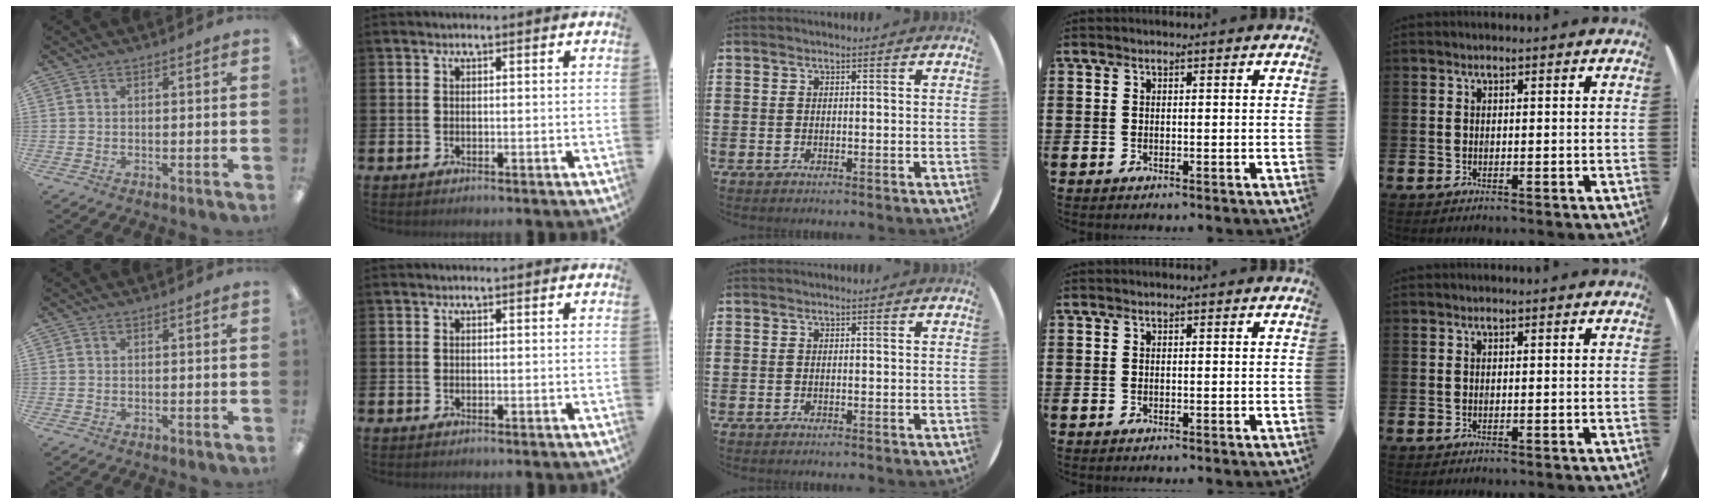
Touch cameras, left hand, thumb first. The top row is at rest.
{}